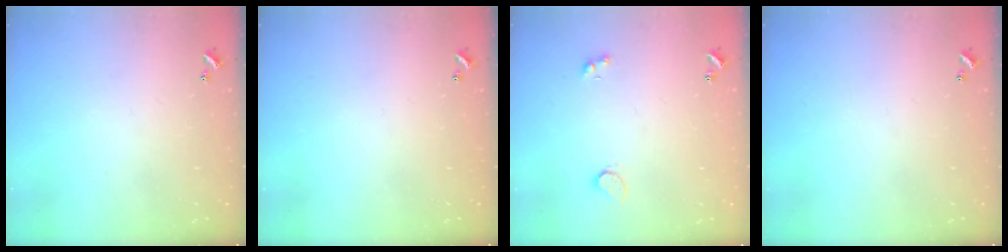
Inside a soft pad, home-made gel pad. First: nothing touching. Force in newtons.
{"total": 0.0}
{"total": 3.9, "press": 3.7, "slide": 1.4}
{"total": 0.0}